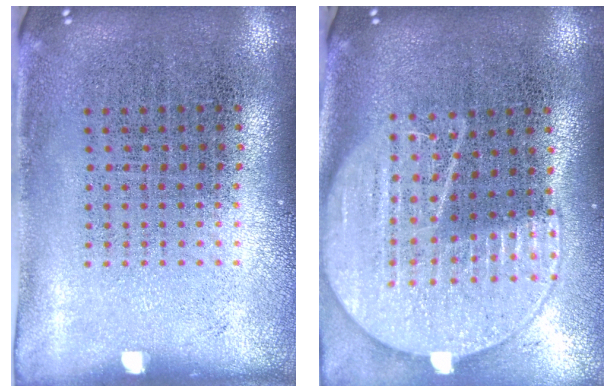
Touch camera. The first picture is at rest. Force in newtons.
{"total": 2.0, "press": 1.8, "slide": 0.9}